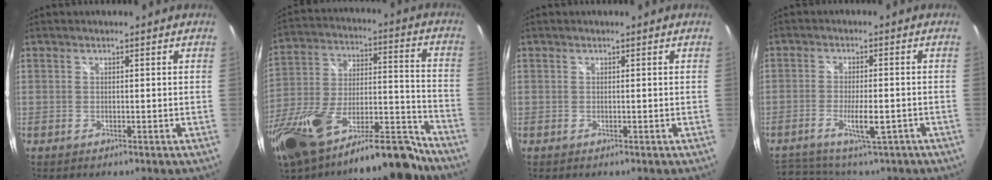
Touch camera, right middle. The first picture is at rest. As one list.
[{"total": 24.3, "force": [-17.9, 7.4, 14.6], "torque": [-0.271, -0.021, -0.282]}, {"total": 0.0}, {"total": 11.3, "force": [-7.7, 4.2, 7.1], "torque": [-0.152, -0.020, -0.121]}]